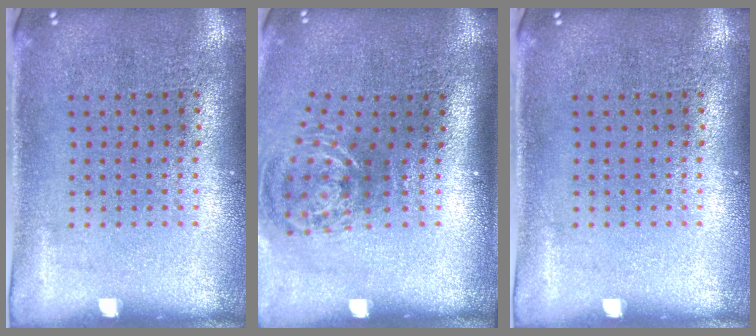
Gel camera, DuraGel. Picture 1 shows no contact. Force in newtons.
{"total": 1.6, "press": 1.2, "slide": 1.1}
{"total": 0.0}